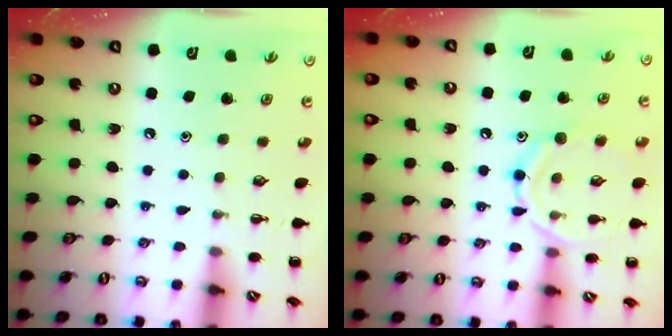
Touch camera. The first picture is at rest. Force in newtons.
{"total": 11.5, "press": 11.4, "slide": 0.9}